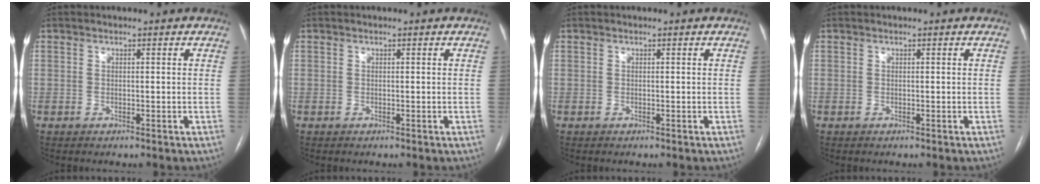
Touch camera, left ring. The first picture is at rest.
{"total": 0.0}
{"total": 0.0}
{"total": 0.0}